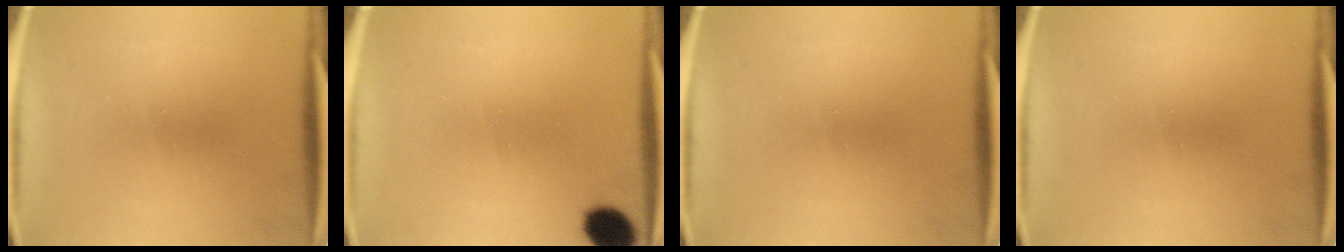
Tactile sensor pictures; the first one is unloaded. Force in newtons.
{"total": 7.0}
{"total": 0.0}
{"total": 0.0}